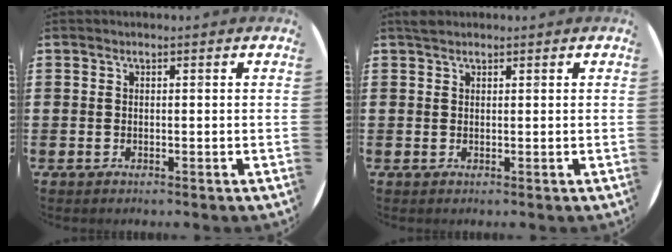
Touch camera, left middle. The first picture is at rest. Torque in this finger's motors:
{"motor_torque": [0.54, -0.50, 0.00, -0.01]}